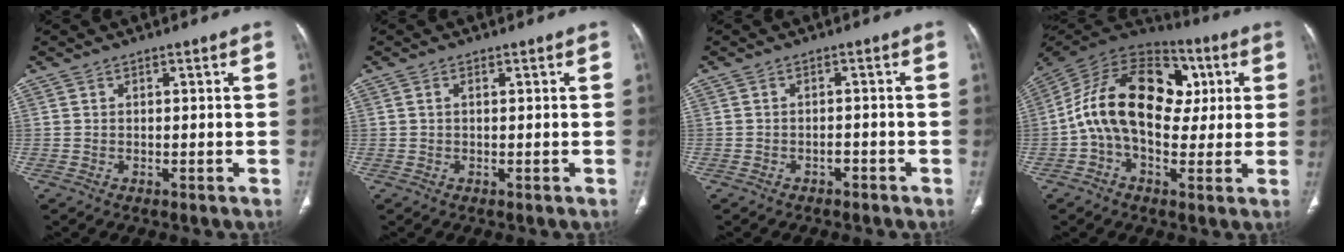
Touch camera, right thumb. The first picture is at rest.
{"total": 0.7, "force": [0.2, 0.4, 0.6], "torque": [-0.016, 0.004, 0.003]}
{"total": 1.6, "force": [-1.1, 1.0, 0.5], "torque": [-0.010, 0.010, -0.016]}
{"total": 21.3, "force": [2.0, 13.8, 16.1], "torque": [-0.265, 0.034, 0.025]}